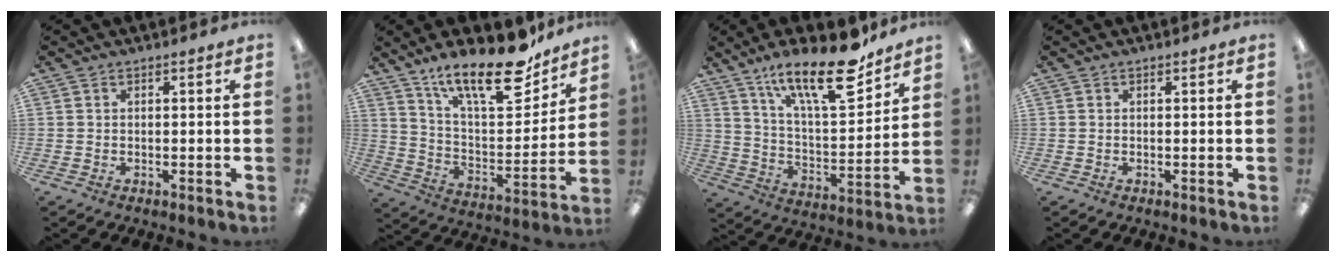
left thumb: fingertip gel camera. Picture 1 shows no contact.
{"total": 21.9, "force": [16.1, 7.3, 12.9], "torque": [-0.200, -0.107, 0.273]}
{"total": 20.7, "force": [14.7, 6.3, 13.2], "torque": [-0.211, -0.088, 0.242]}
{"total": 0.0}